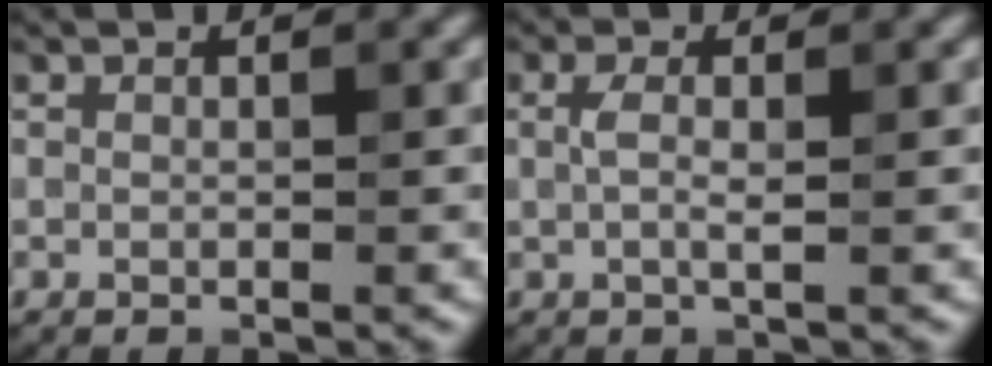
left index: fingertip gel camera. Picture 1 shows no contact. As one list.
[{"total": 1.9, "force": [0.2, 0.5, 1.8], "torque": [-0.040, 0.002, 0.001]}]